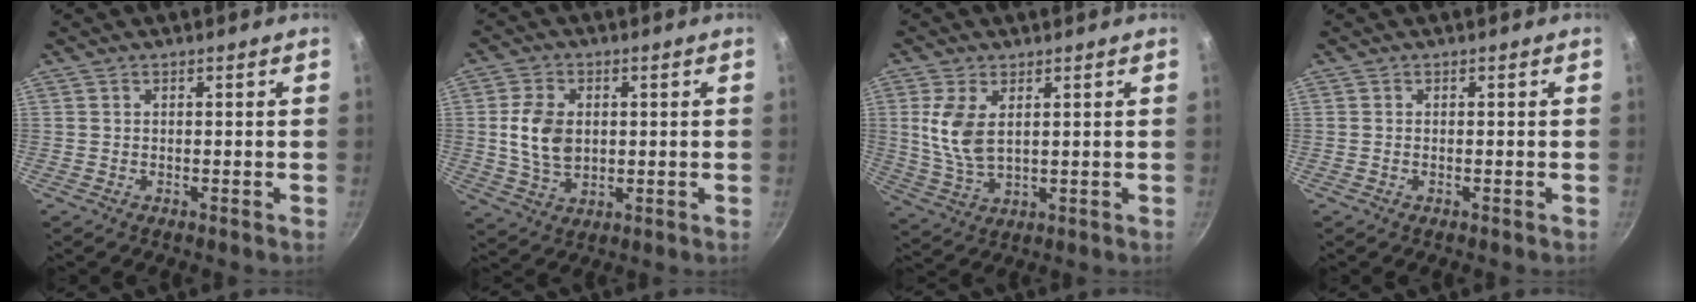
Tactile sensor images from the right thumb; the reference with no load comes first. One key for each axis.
{"total": 8.9, "fx": 0.9, "fy": 6.2, "fz": 6.2, "tx": -0.105, "ty": -0.002, "tz": 0.019}
{"total": 8.3, "fx": 2.1, "fy": 4.5, "fz": 6.6, "tx": -0.134, "ty": -0.016, "tz": 0.048}
{"total": 0.0}